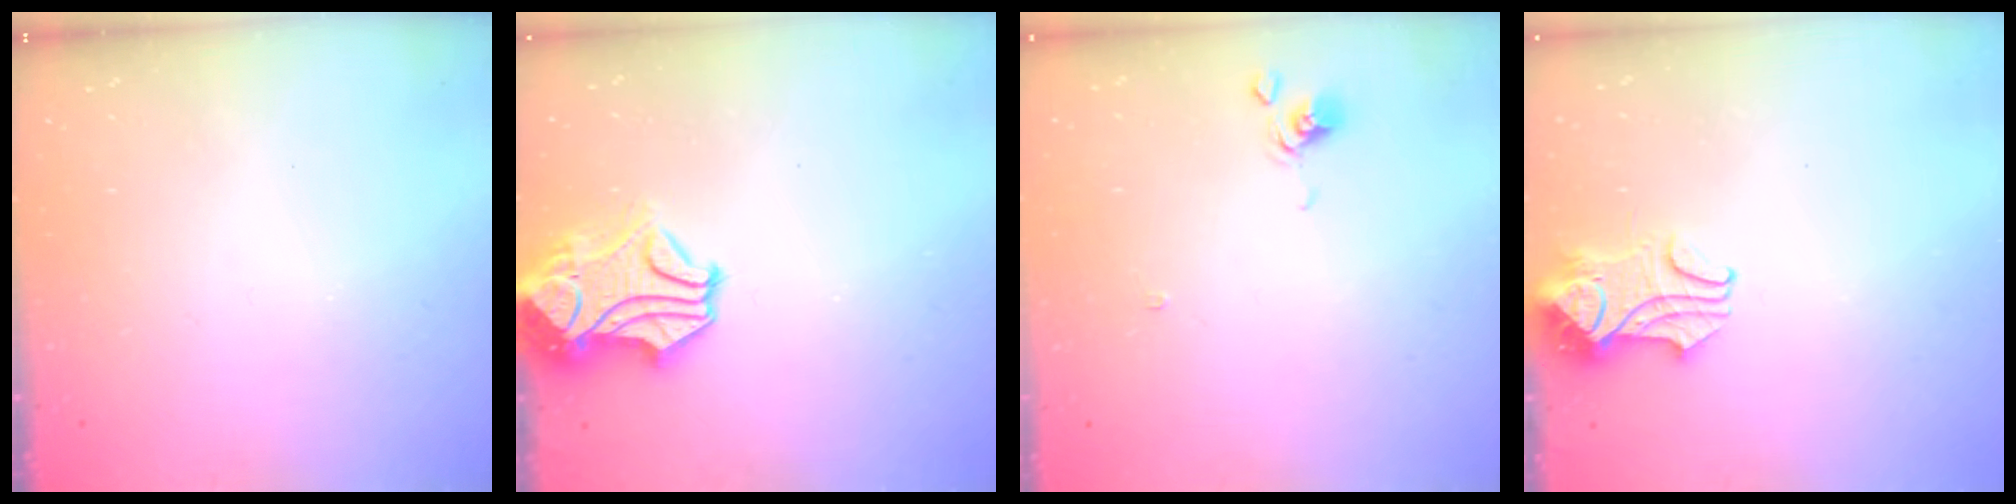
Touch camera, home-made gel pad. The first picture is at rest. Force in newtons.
{"total": 3.1, "press": 2.7, "slide": 1.6}
{"total": 2.2, "press": 2.1, "slide": 0.4}
{"total": 2.2, "press": 2.1, "slide": 0.5}